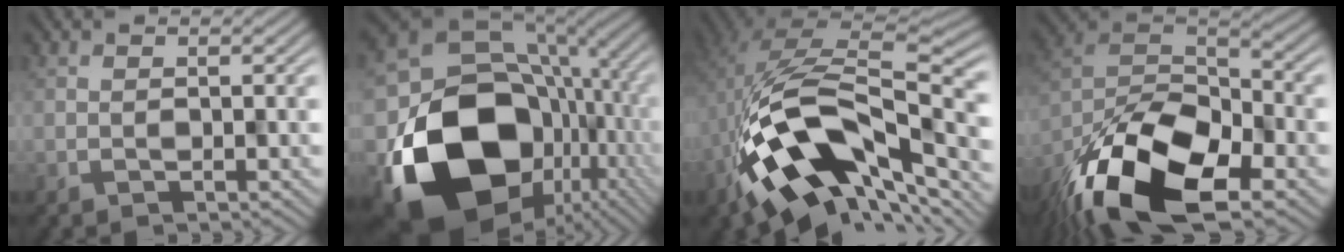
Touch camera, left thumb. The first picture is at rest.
{"total": 20.2, "force": [-5.3, 15.9, 11.2], "torque": [-0.250, -0.062, -0.052]}
{"total": 16.0, "force": [-5.9, 8.4, 12.3], "torque": [-0.203, 0.002, -0.105]}
{"total": 17.3, "force": [-10.9, 7.8, 11.0], "torque": [-0.224, -0.039, -0.192]}